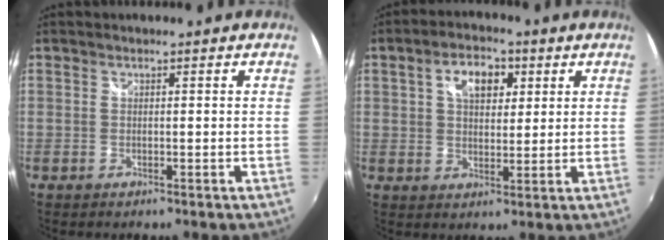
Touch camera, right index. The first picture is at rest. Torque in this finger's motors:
{"motor_torque": [0.19, 0.07, 0.30, 0.07]}